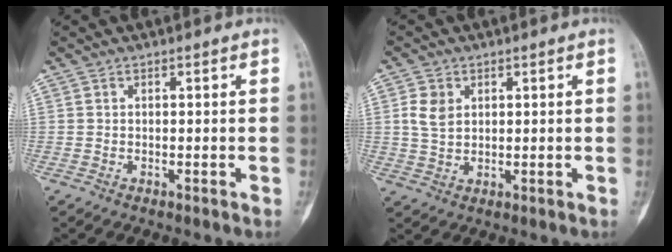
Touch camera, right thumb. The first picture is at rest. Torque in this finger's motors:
{"motor_torque": [0.01, -0.40, 0.49, 0.09, 0.15]}